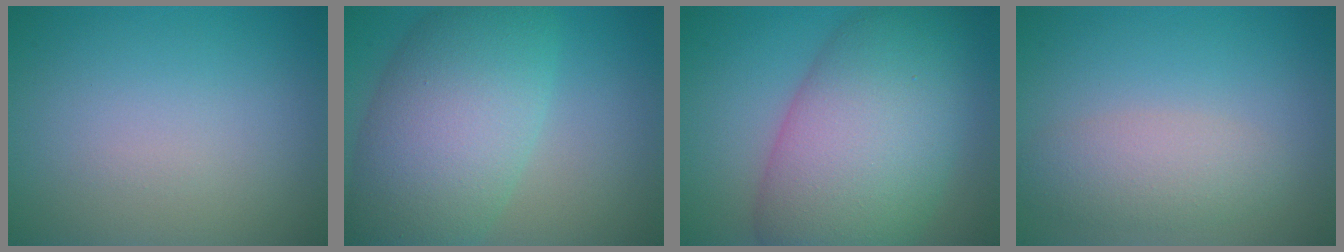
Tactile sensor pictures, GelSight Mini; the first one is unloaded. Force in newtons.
{"total": 10.0, "press": 10.0, "slide": 0.3}
{"total": 12.6, "press": 12.6, "slide": 0.5}
{"total": 3.1, "press": 3.1, "slide": 0.1}